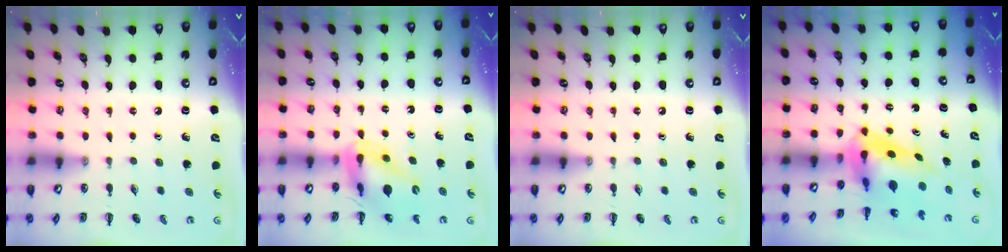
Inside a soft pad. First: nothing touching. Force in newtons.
{"total": 12.4, "press": 11.9, "slide": 3.5}
{"total": 0.0}
{"total": 7.1, "press": 6.7, "slide": 2.2}